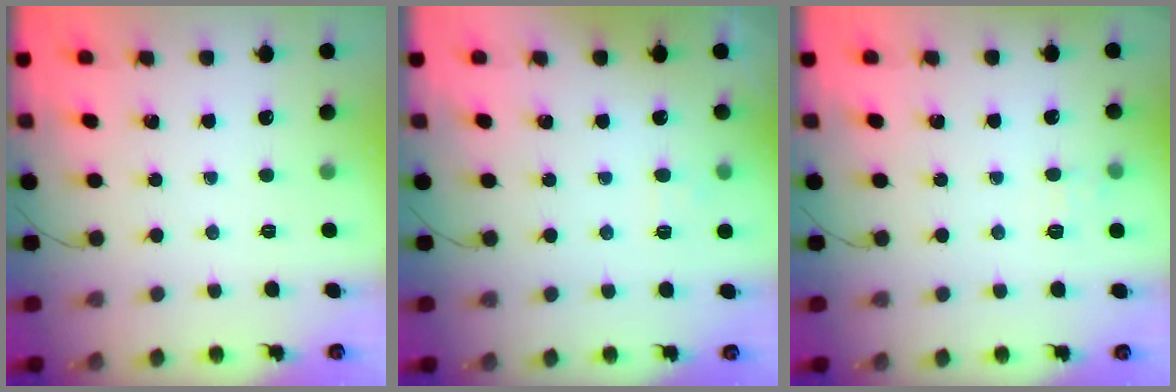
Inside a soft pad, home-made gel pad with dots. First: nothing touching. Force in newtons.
{"total": 3.3, "press": 3.0, "slide": 1.3}
{"total": 4.9, "press": 4.7, "slide": 1.4}